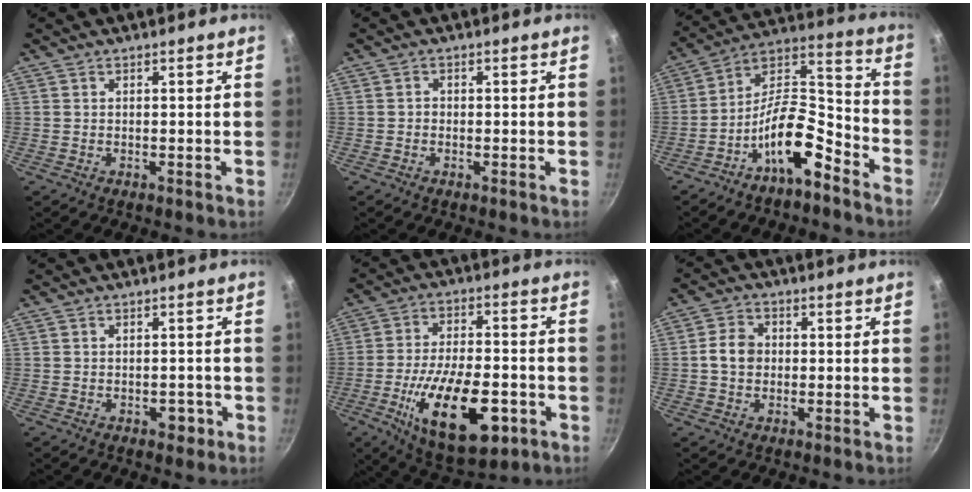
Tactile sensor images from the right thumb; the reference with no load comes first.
{"total": 0.8, "force": [-0.3, 0.7, 0.3], "torque": [-0.004, 0.002, -0.008]}
{"total": 14.5, "force": [-8.6, 5.7, 10.2], "torque": [-0.160, 0.091, -0.159]}
{"total": 2.9, "force": [-1.2, 2.0, 1.8], "torque": [-0.003, 0.016, -0.010]}
{"total": 21.0, "force": [-7.2, 9.8, 17.2], "torque": [-0.272, 0.015, -0.110]}
{"total": 5.4, "force": [0.0, 4.4, 3.1], "torque": [-0.041, 0.011, -0.010]}